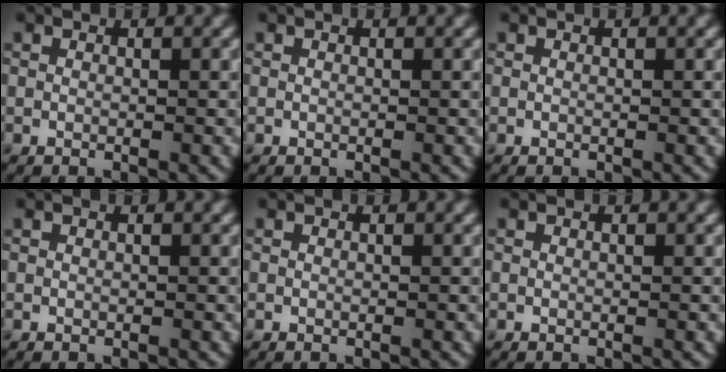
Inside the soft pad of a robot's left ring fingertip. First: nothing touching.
{"total": 0.0}
{"total": 0.0}
{"total": 0.0}
{"total": 0.0}
{"total": 0.0}